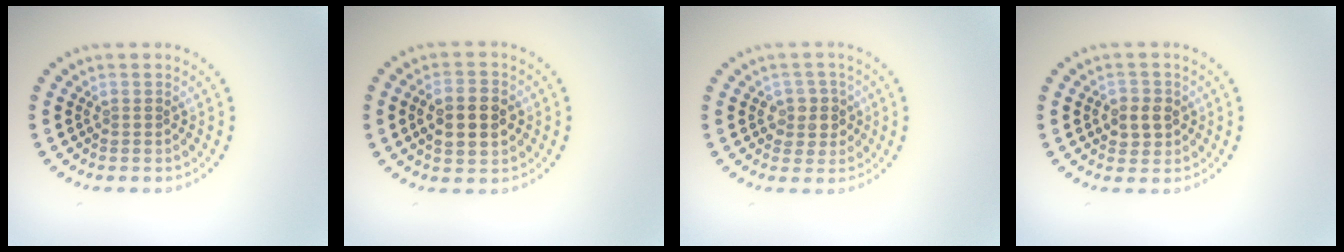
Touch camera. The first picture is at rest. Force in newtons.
{"total": 4.6, "press": 4.6, "slide": 0.2}
{"total": 2.3, "press": 2.1, "slide": 0.8}
{"total": 2.5, "press": 2.4, "slide": 0.6}